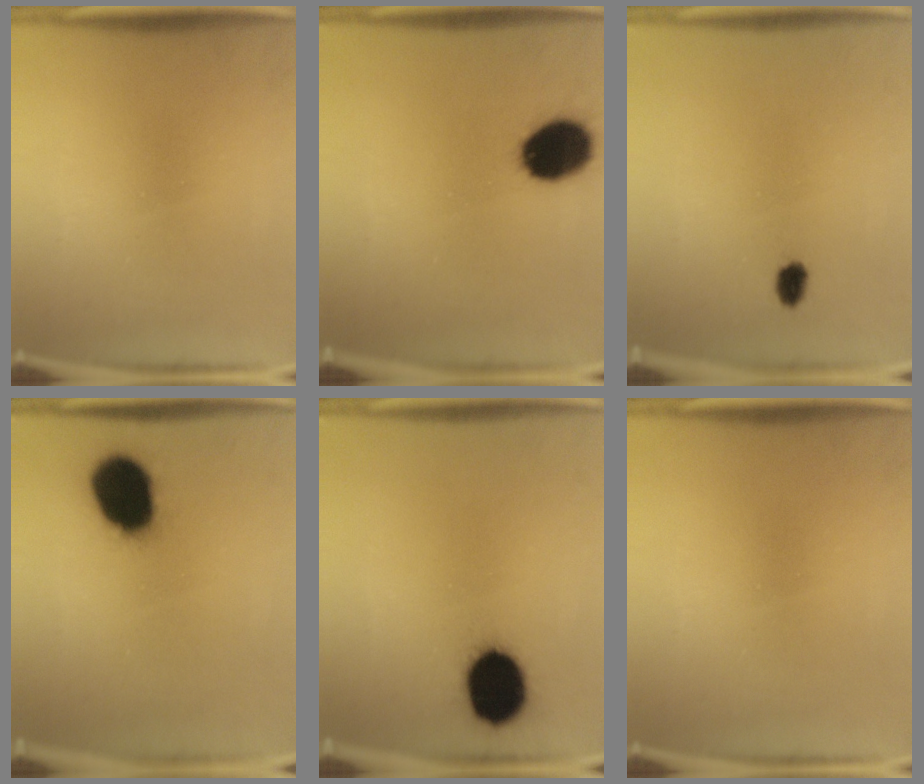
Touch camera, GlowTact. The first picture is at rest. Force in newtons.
{"total": 13.5}
{"total": 2.2}
{"total": 17.1}
{"total": 12.8}
{"total": 0.0}